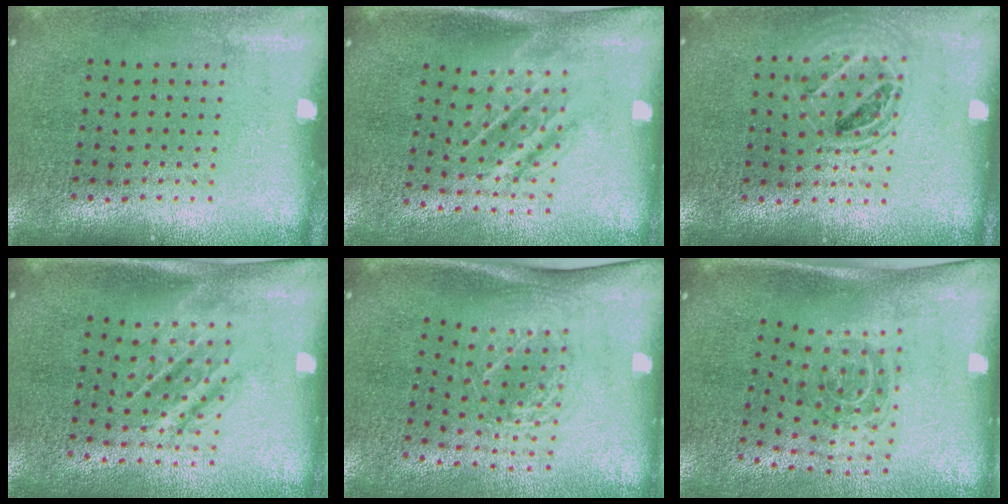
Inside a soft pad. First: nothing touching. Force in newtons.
{"total": 1.7, "press": 1.3, "slide": 1.1}
{"total": 1.4, "press": 1.2, "slide": 0.6}
{"total": 1.7, "press": 1.3, "slide": 1.1}
{"total": 1.7, "press": 1.3, "slide": 1.2}
{"total": 1.8, "press": 1.2, "slide": 1.4}